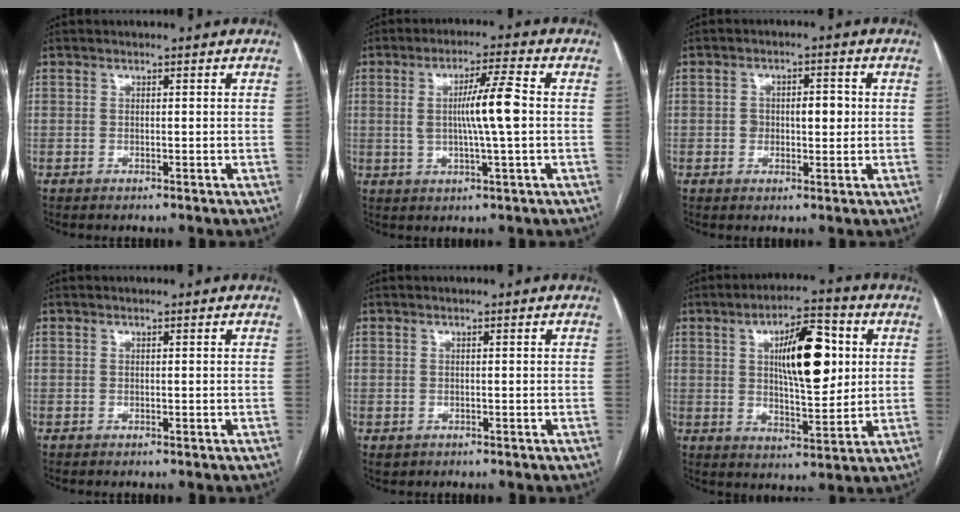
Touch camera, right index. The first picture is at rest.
{"total": 8.1, "force": [0.4, 0.0, 8.1], "torque": [-0.144, 0.003, 0.004]}
{"total": 4.8, "force": [0.2, 2.7, 3.9], "torque": [-0.059, 0.014, 0.008]}
{"total": 0.0}
{"total": 0.9, "force": [-0.2, 0.9, 0.2], "torque": [-0.008, 0.003, 0.005]}
{"total": 13.0, "force": [3.1, 4.0, 12.0], "torque": [-0.191, 0.013, 0.050]}